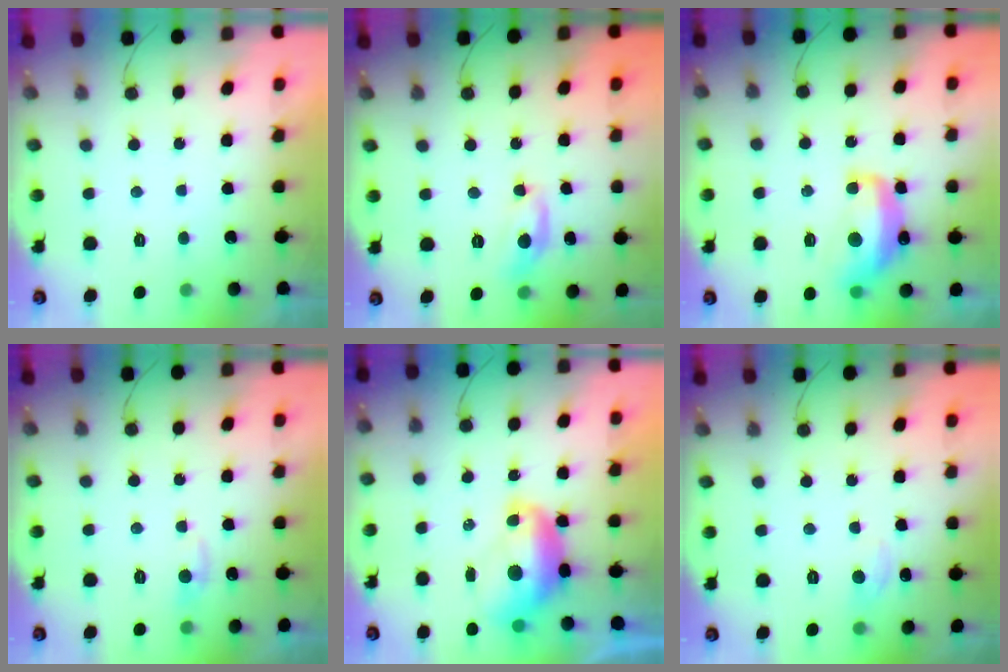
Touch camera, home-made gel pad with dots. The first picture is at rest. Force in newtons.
{"total": 9.0, "press": 9.0, "slide": 0.6}
{"total": 12.8, "press": 12.8, "slide": 0.9}
{"total": 5.6, "press": 5.5, "slide": 0.6}
{"total": 10.4, "press": 10.3, "slide": 1.0}
{"total": 5.8, "press": 5.8, "slide": 0.8}